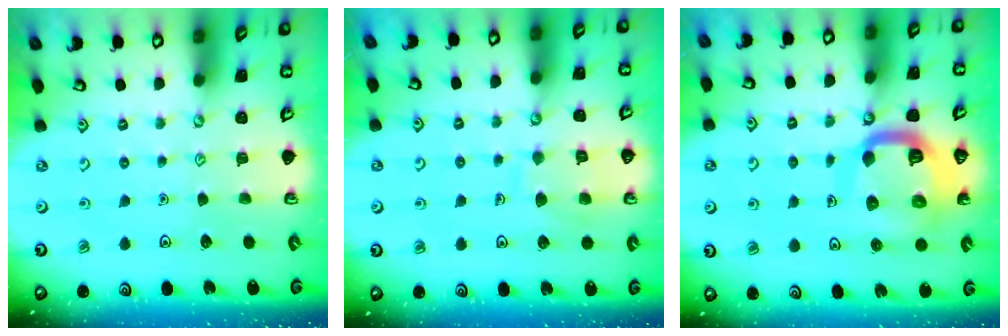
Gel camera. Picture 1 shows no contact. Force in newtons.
{"total": 8.0, "press": 8.0, "slide": 0.8}
{"total": 14.1, "press": 14.0, "slide": 1.5}